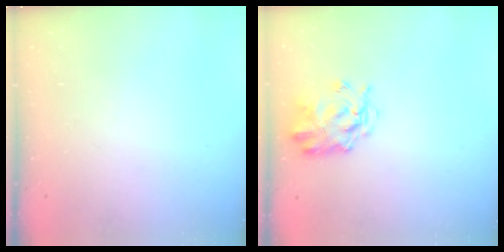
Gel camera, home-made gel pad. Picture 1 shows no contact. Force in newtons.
{"total": 3.5, "press": 3.2, "slide": 1.5}